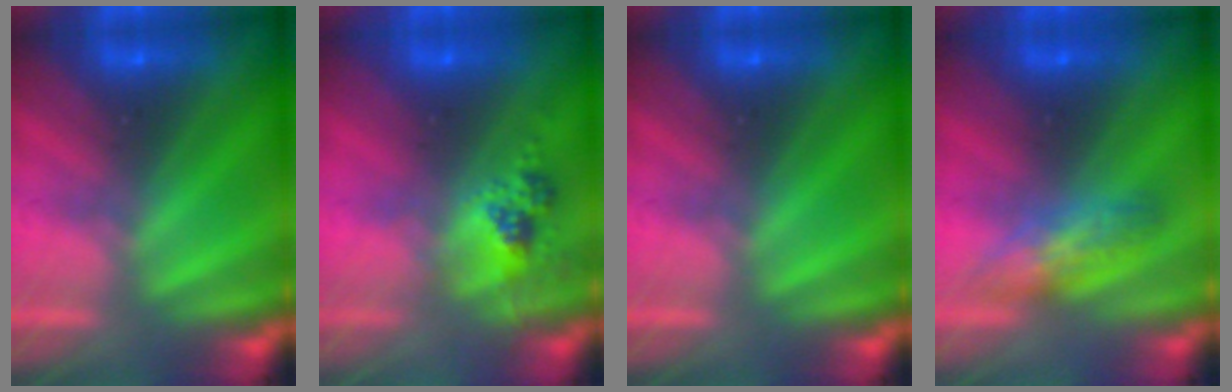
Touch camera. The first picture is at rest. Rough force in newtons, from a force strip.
{"total": 2.5}
{"total": 0.0}
{"total": 2.6}